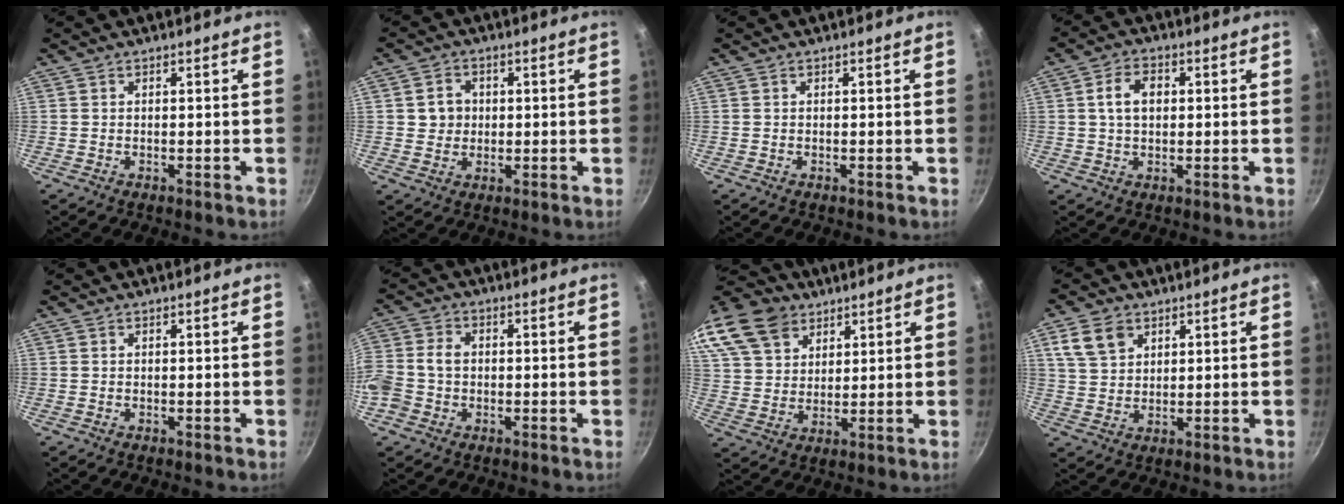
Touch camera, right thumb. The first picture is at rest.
{"total": 4.8, "force": [0.6, 4.4, 1.9], "torque": [-0.008, 0.005, 0.008]}
{"total": 0.0}
{"total": 6.0, "force": [0.9, 4.2, 4.3], "torque": [-0.061, 0.010, 0.011]}
{"total": 0.0}
{"total": 8.5, "force": [-1.5, 6.8, 4.9], "torque": [-0.096, 0.025, -0.043]}
{"total": 21.2, "force": [13.3, 14.1, 8.5], "torque": [-0.196, 0.004, 0.257]}
{"total": 7.5, "force": [3.6, 5.3, 3.8], "torque": [-0.056, -0.003, 0.074]}